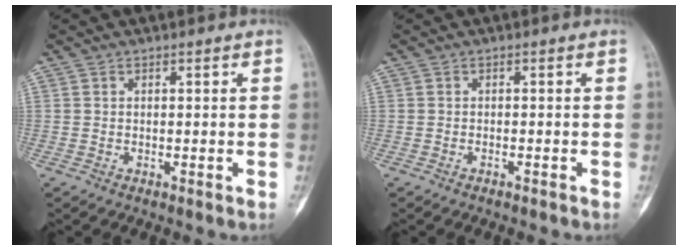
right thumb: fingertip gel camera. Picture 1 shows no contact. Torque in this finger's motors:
{"motor_torque": [0.13, -0.07, 0.04, 0.03, 0.02]}